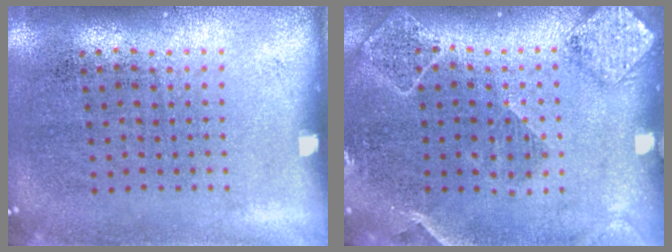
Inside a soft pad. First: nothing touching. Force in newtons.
{"total": 1.8, "press": 1.7, "slide": 0.5}